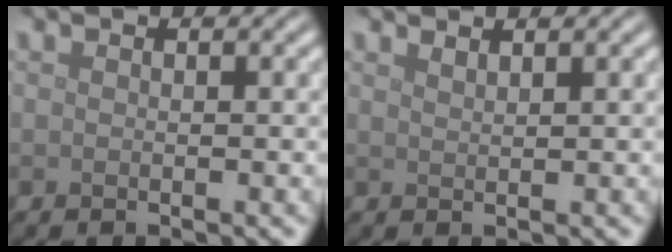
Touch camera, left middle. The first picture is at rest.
{"total": 0.9, "force": [0.8, 0.2, 0.3], "torque": [0.001, -0.001, 0.013]}